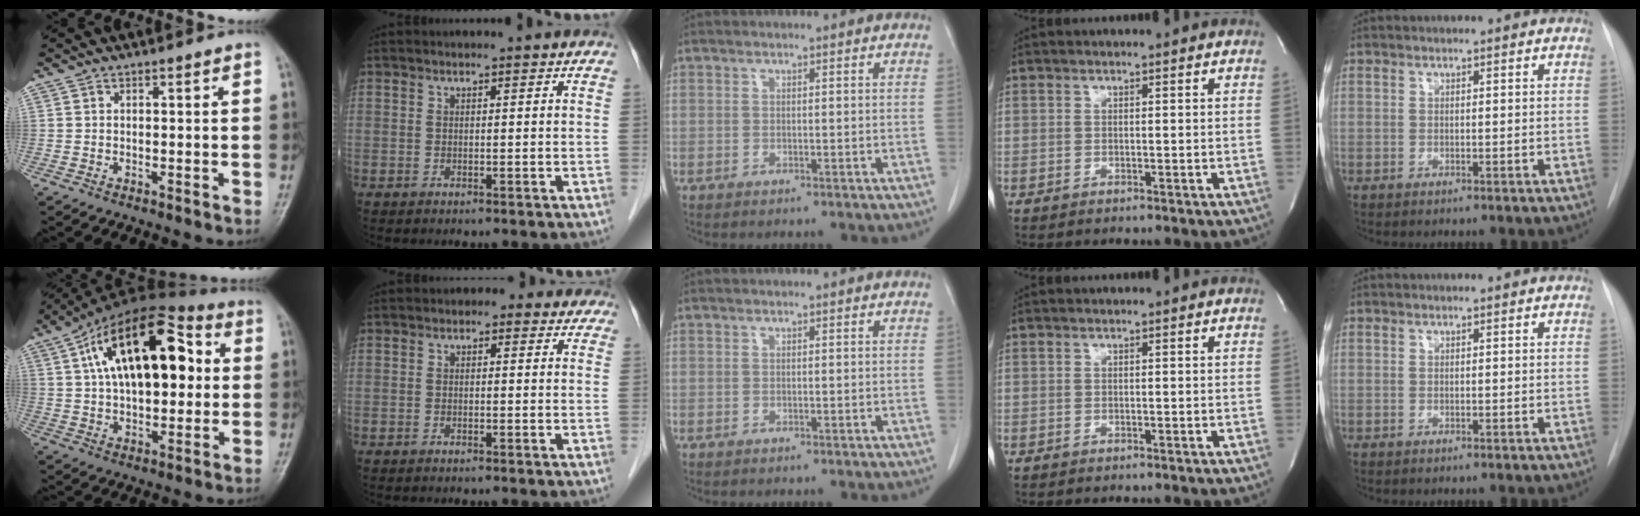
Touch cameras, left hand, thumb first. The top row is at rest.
{"thumb": {"total": 22.0, "force": [5.2, 11.6, 18.0], "torque": [-0.264, 0.018, 0.073]}, "index": {"total": 3.0, "force": [2.1, 2.0, 0.8], "torque": [0.001, 0.009, 0.011]}}